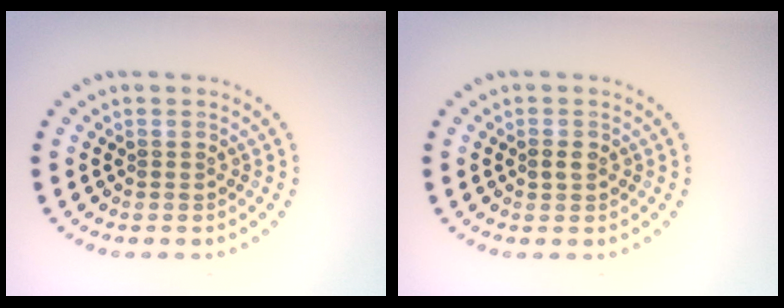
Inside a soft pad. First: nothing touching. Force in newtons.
{"total": 1.0, "press": 1.0, "slide": 0.2}